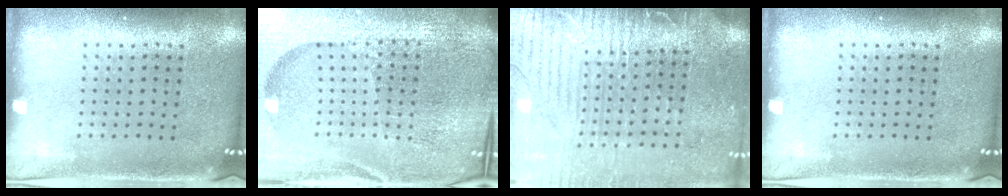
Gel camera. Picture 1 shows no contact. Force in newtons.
{"total": 6.7, "press": 5.8, "slide": 3.3}
{"total": 4.0, "press": 3.5, "slide": 1.8}
{"total": 0.0}